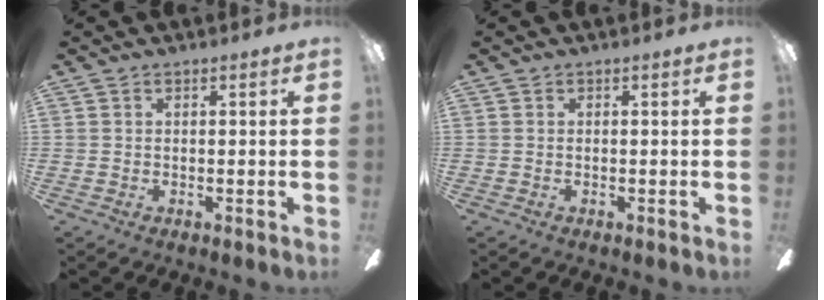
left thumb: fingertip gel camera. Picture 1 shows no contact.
{"total": 0.0}